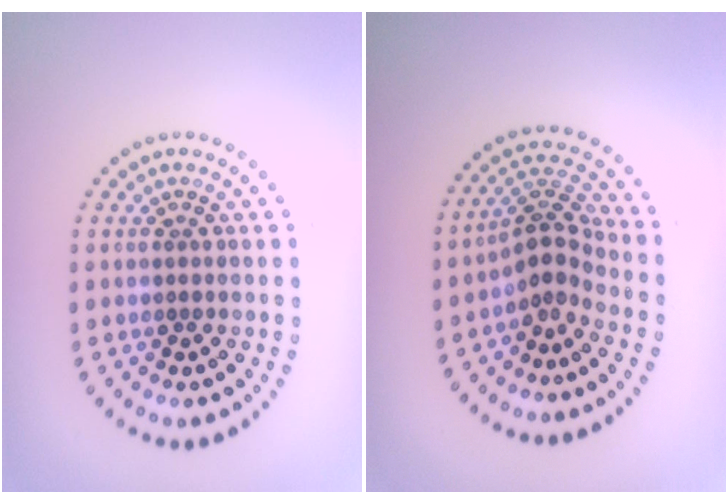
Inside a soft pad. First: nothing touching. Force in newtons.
{"total": 2.9, "press": 2.1, "slide": 2.0}